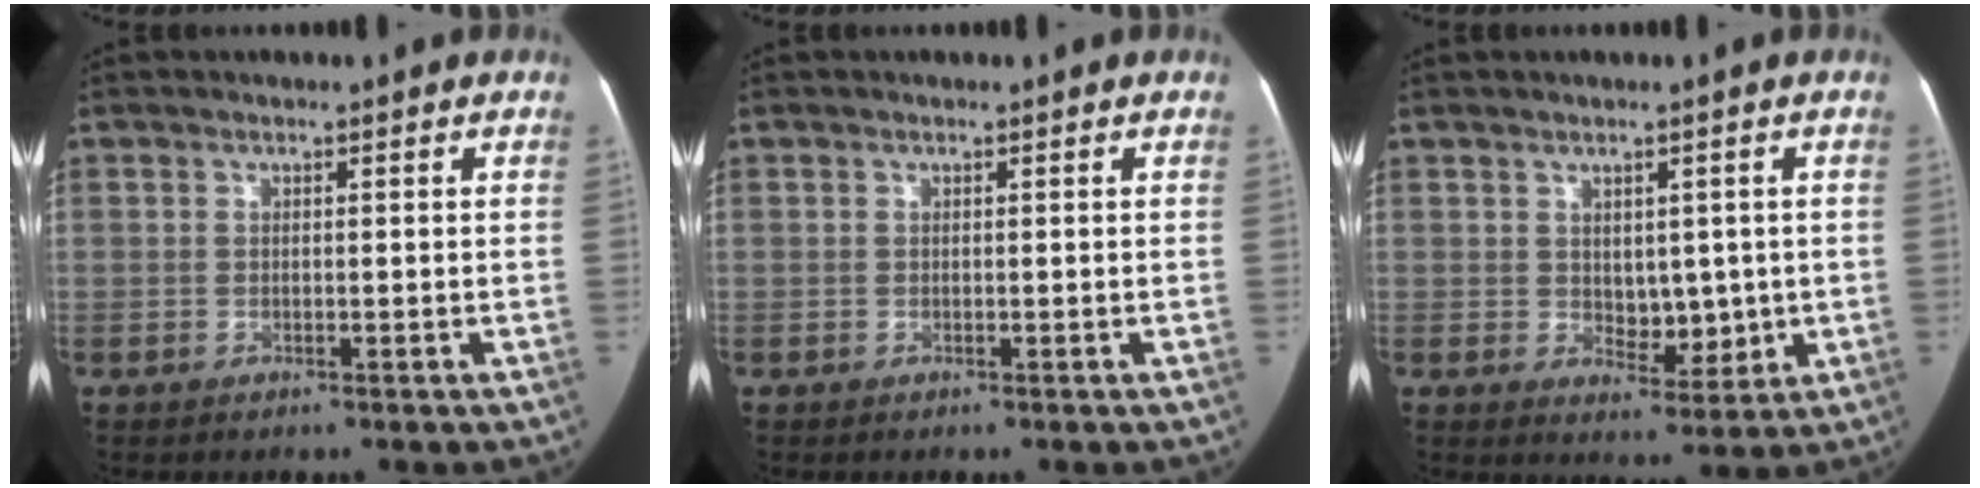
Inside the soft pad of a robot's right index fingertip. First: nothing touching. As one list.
[{"total": 0.0}, {"total": 5.0, "force": [0.3, 3.1, 3.9], "torque": [-0.048, -0.003, 0.016]}]